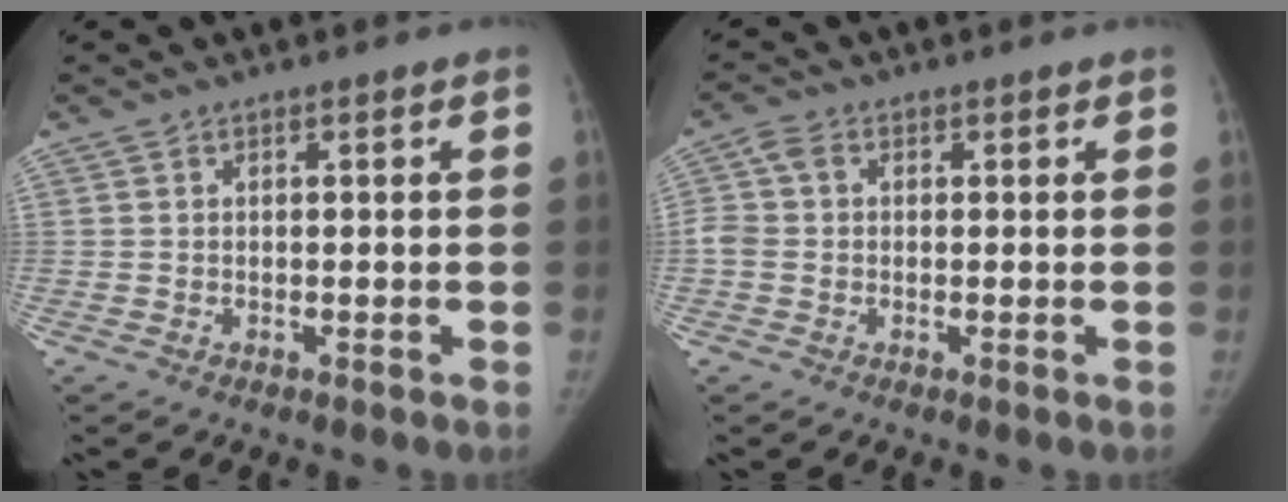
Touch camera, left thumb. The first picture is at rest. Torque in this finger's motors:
{"motor_torque": [-0.32, 0.67, 0.12, 0.64, 0.07]}